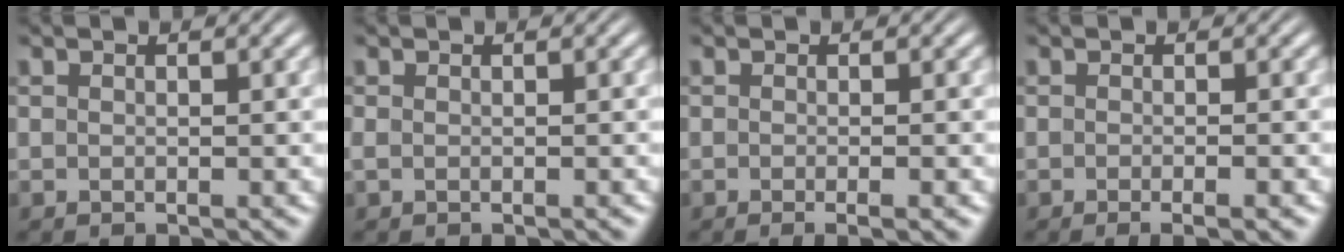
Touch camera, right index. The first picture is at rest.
{"total": 0.8, "force": [-0.5, 0.5, 0.4], "torque": [-0.013, -0.003, -0.007]}
{"total": 1.4, "force": [-1.0, 0.0, 1.0], "torque": [-0.012, 0.002, -0.019]}
{"total": 1.7, "force": [-1.4, 0.0, 1.1], "torque": [-0.015, 0.002, -0.025]}